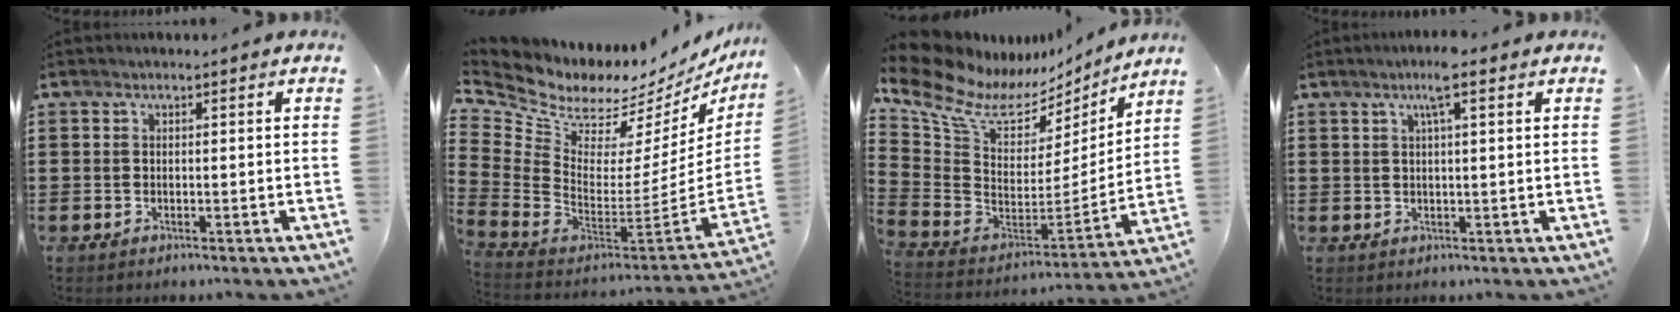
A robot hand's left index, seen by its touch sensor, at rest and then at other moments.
{"total": 5.8, "force": [4.9, 2.6, 1.7], "torque": [-0.081, -0.069, 0.080]}
{"total": 10.9, "force": [7.2, 5.9, 5.8], "torque": [-0.164, -0.049, 0.124]}
{"total": 4.0, "force": [2.2, 0.3, 3.3], "torque": [-0.069, 0.005, 0.035]}